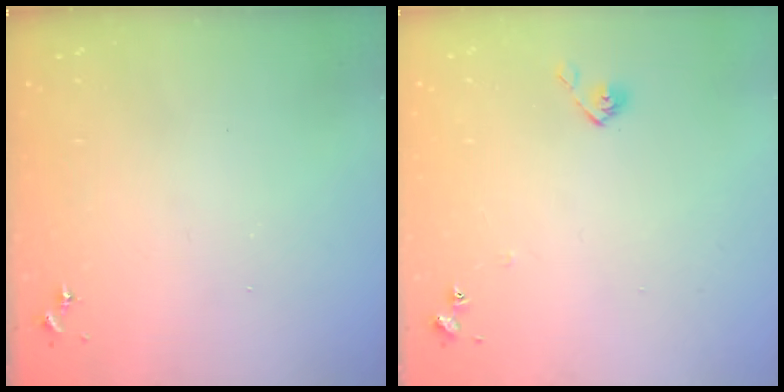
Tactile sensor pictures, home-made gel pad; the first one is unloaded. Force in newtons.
{"total": 7.4, "press": 7.3, "slide": 0.6}